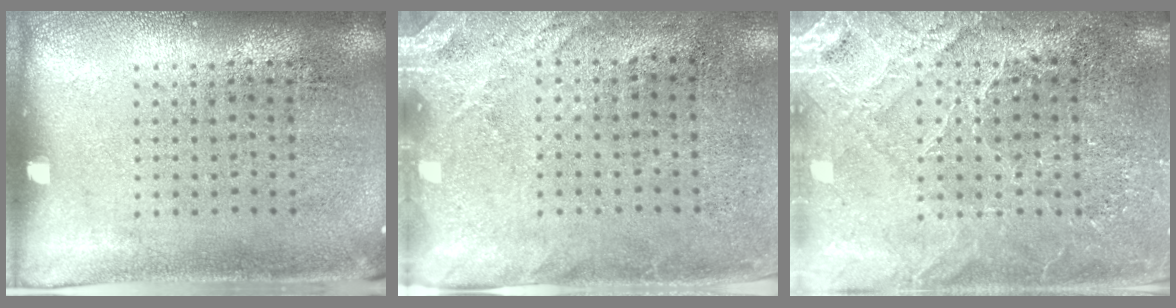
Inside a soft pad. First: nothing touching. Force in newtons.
{"total": 2.7, "press": 2.1, "slide": 1.7}
{"total": 3.3, "press": 3.2, "slide": 0.6}